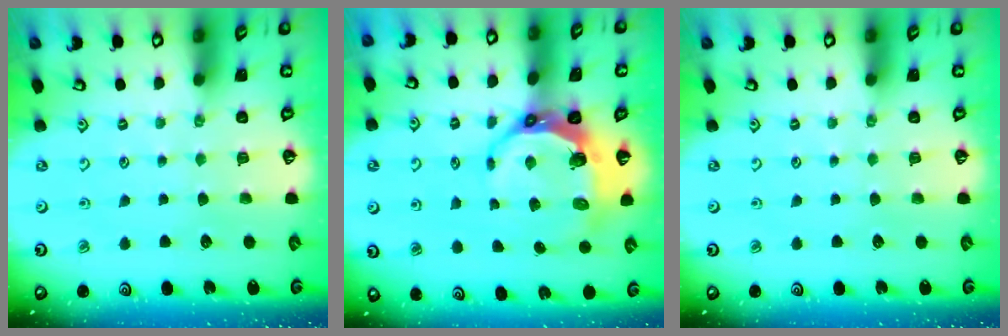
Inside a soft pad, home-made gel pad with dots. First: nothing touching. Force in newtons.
{"total": 9.7, "press": 8.4, "slide": 4.8}
{"total": 0.0}